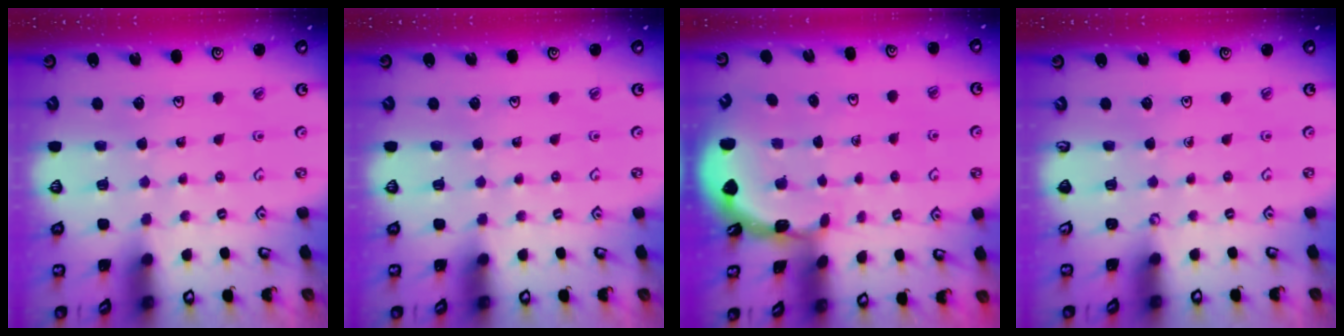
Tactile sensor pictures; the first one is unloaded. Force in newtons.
{"total": 0.0}
{"total": 1.7, "press": 1.6, "slide": 0.1}
{"total": 0.0}